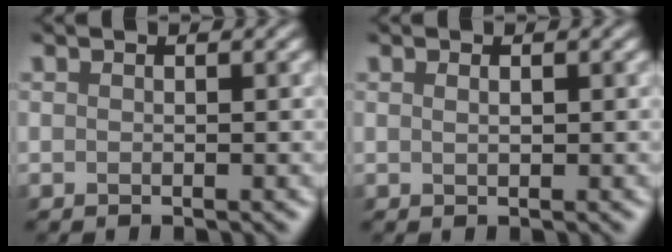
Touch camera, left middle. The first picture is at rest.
{"total": 1.0, "force": [0.6, 0.5, 0.6], "torque": [-0.004, 0.000, 0.005]}